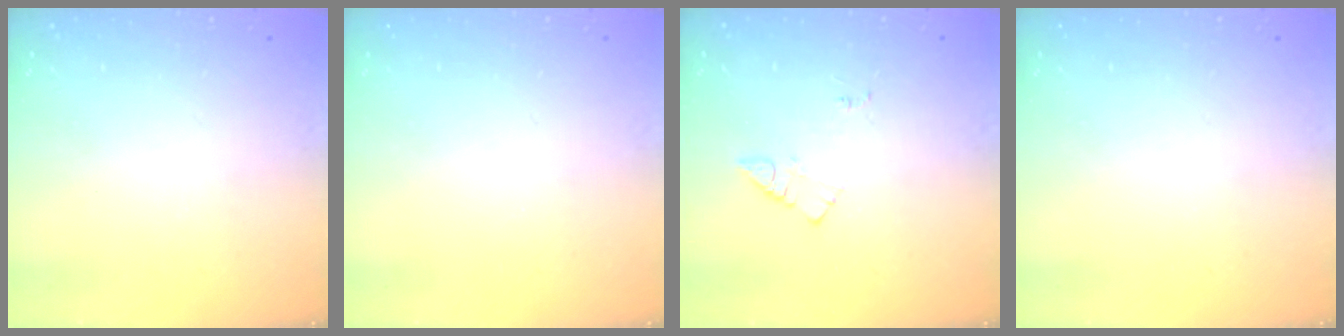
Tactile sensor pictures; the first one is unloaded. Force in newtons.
{"total": 0.0}
{"total": 7.2, "press": 7.2, "slide": 0.6}
{"total": 0.0}